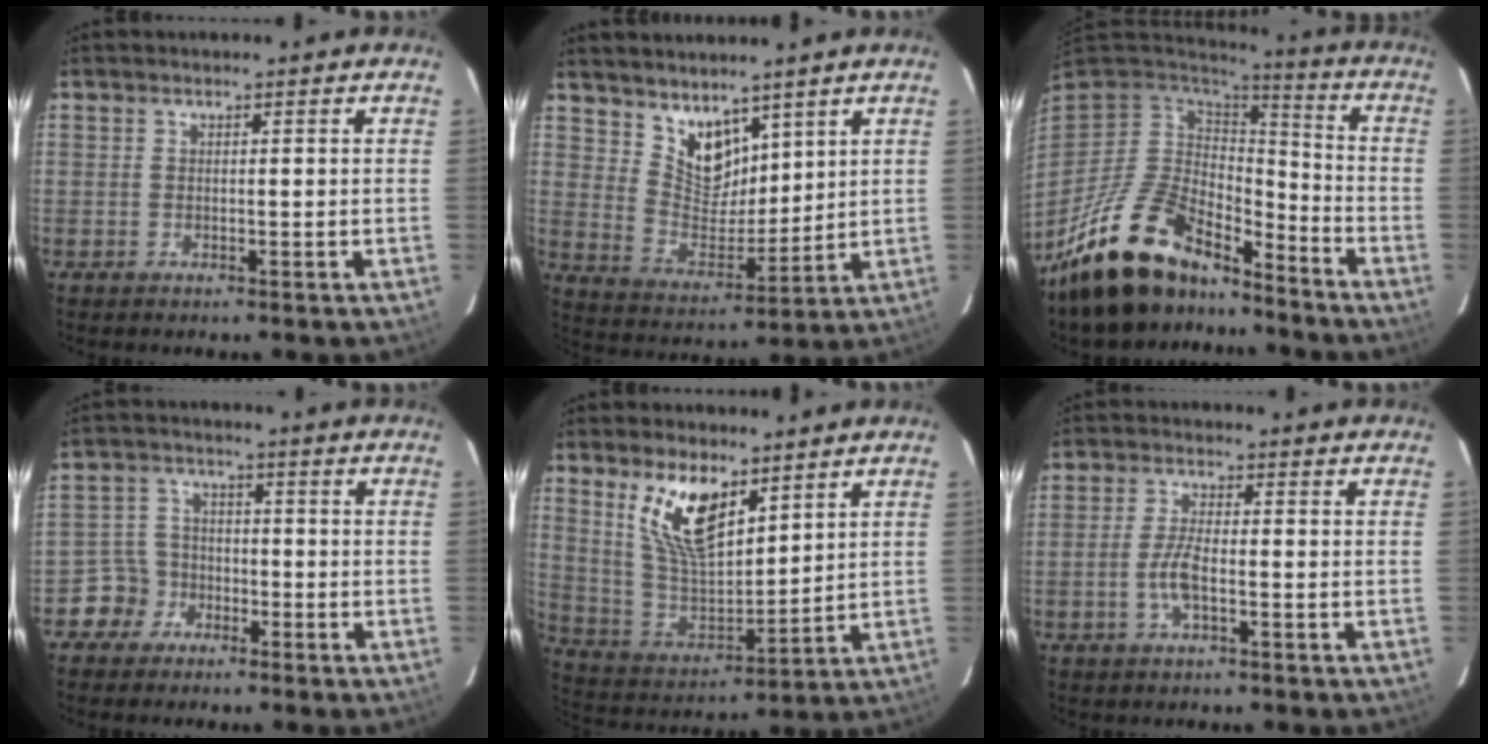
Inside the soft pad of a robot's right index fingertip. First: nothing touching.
{"total": 9.2, "force": [6.7, 5.1, 3.7], "torque": [-0.058, -0.003, 0.140]}
{"total": 18.9, "force": [-14.5, 7.7, 9.3], "torque": [-0.189, -0.013, -0.246]}
{"total": 5.3, "force": [-3.2, 4.3, -0.1], "torque": [-0.007, 0.025, -0.063]}
{"total": 13.4, "force": [7.6, 5.7, 9.4], "torque": [-0.182, 0.000, 0.160]}
{"total": 4.5, "force": [-1.6, 1.2, 4.1], "torque": [-0.088, 0.001, -0.032]}